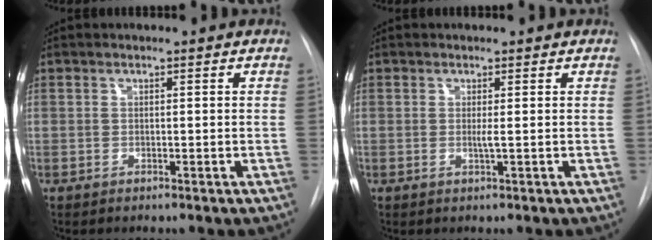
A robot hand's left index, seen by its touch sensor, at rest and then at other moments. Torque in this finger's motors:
{"motor_torque": [0.13, 0.00, 0.00, 0.00]}